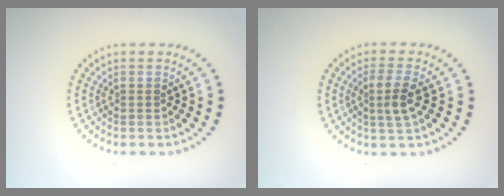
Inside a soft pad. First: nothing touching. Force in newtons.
{"total": 2.6, "press": 2.4, "slide": 1.1}